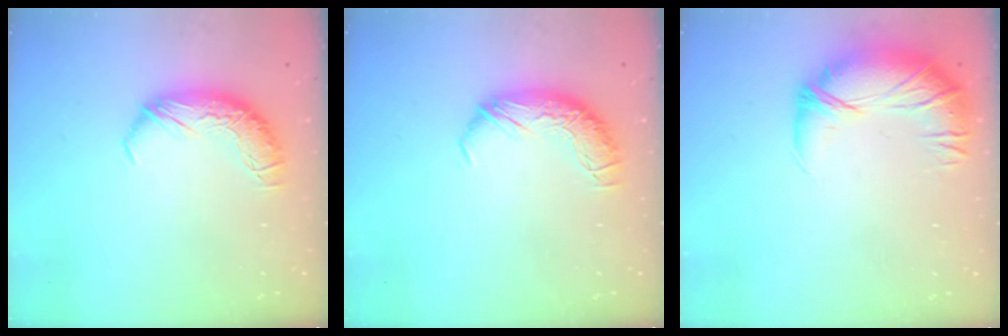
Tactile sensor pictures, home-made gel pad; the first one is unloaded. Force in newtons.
{"total": 0.0}
{"total": 2.7, "press": 1.3, "slide": 2.3}